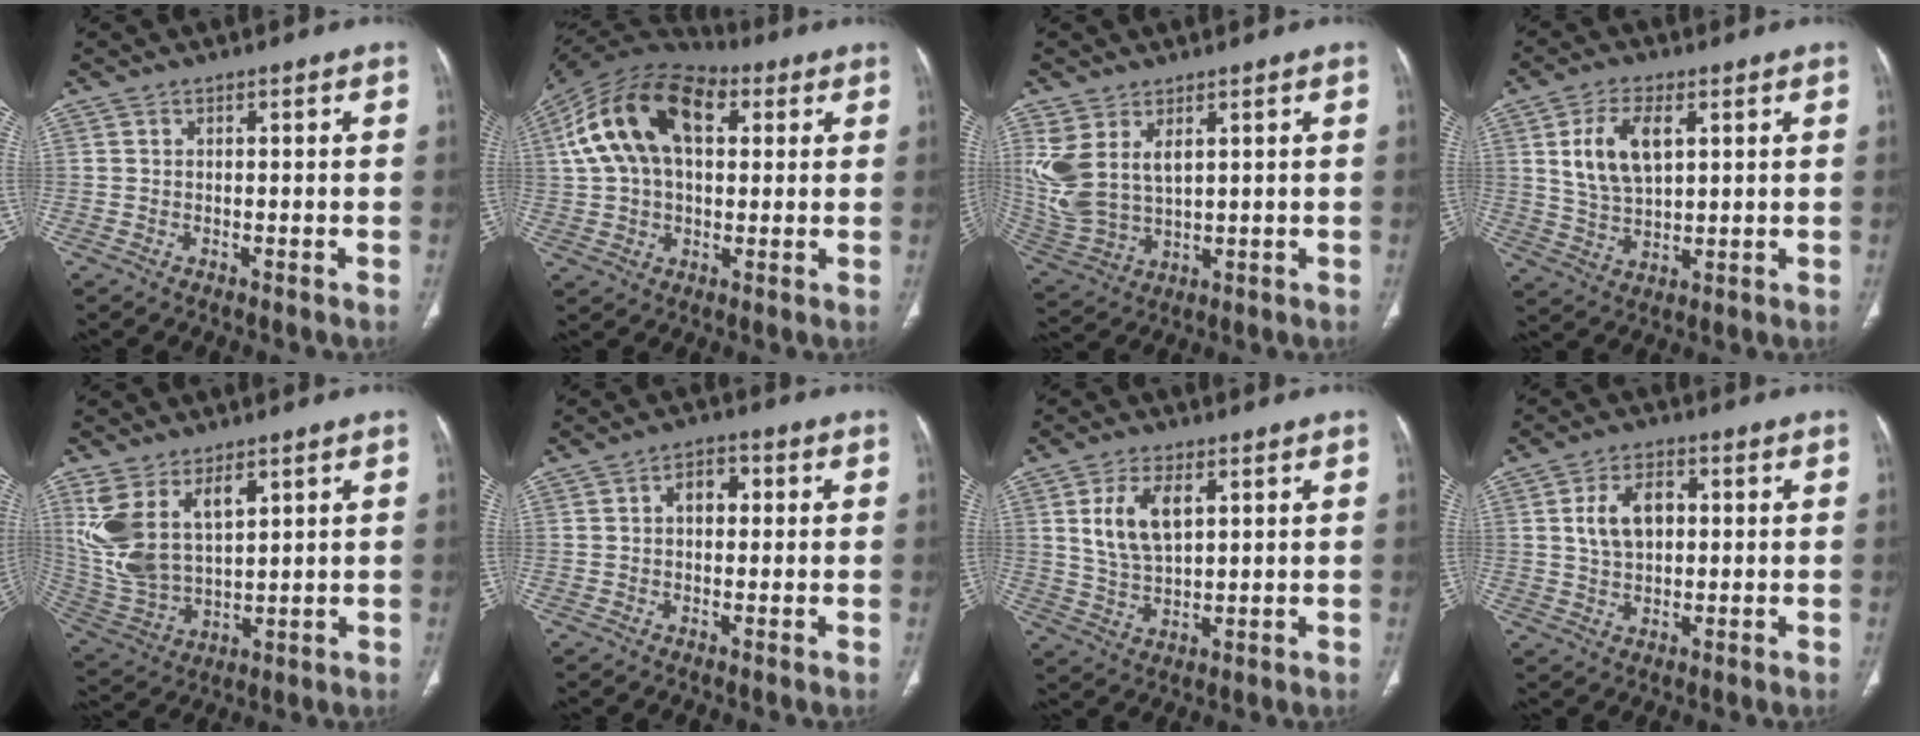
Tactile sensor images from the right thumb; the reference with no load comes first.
{"total": 19.9, "force": [5.7, 11.8, 15.0], "torque": [-0.264, 0.027, 0.090]}
{"total": 11.7, "force": [4.3, 7.0, 8.3], "torque": [-0.186, -0.013, 0.109]}
{"total": 10.1, "force": [3.2, 5.4, 7.9], "torque": [-0.146, -0.006, 0.065]}
{"total": 13.7, "force": [6.2, 7.3, 9.9], "torque": [-0.196, -0.021, 0.144]}
{"total": 4.4, "force": [0.7, 3.0, 3.2], "torque": [-0.039, 0.012, 0.007]}
{"total": 8.9, "force": [3.1, 4.6, 7.0], "torque": [-0.128, -0.009, 0.064]}
{"total": 7.7, "force": [1.4, 4.9, 5.7], "torque": [-0.090, 0.007, 0.024]}